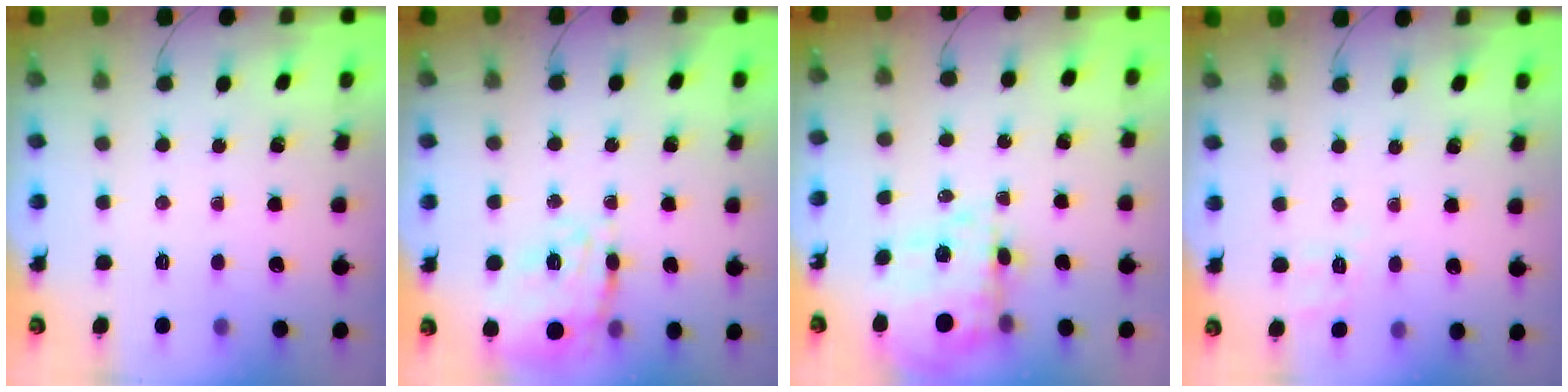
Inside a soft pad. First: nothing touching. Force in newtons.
{"total": 14.7, "press": 14.6, "slide": 1.3}
{"total": 8.2, "press": 7.6, "slide": 3.0}
{"total": 2.1, "press": 0.9, "slide": 1.9}